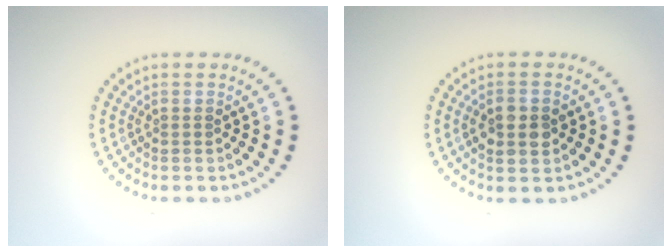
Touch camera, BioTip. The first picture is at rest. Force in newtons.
{"total": 2.8, "press": 2.8, "slide": 0.1}